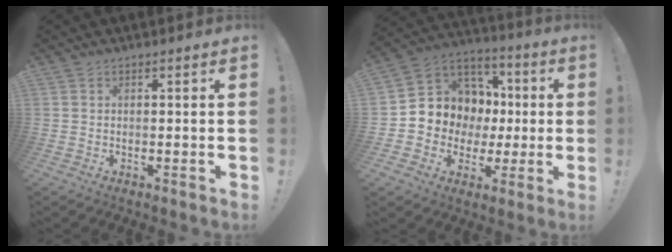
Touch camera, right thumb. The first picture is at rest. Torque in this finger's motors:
{"motor_torque": [1.78, 1.79, 0.31, -0.26, 0.01]}